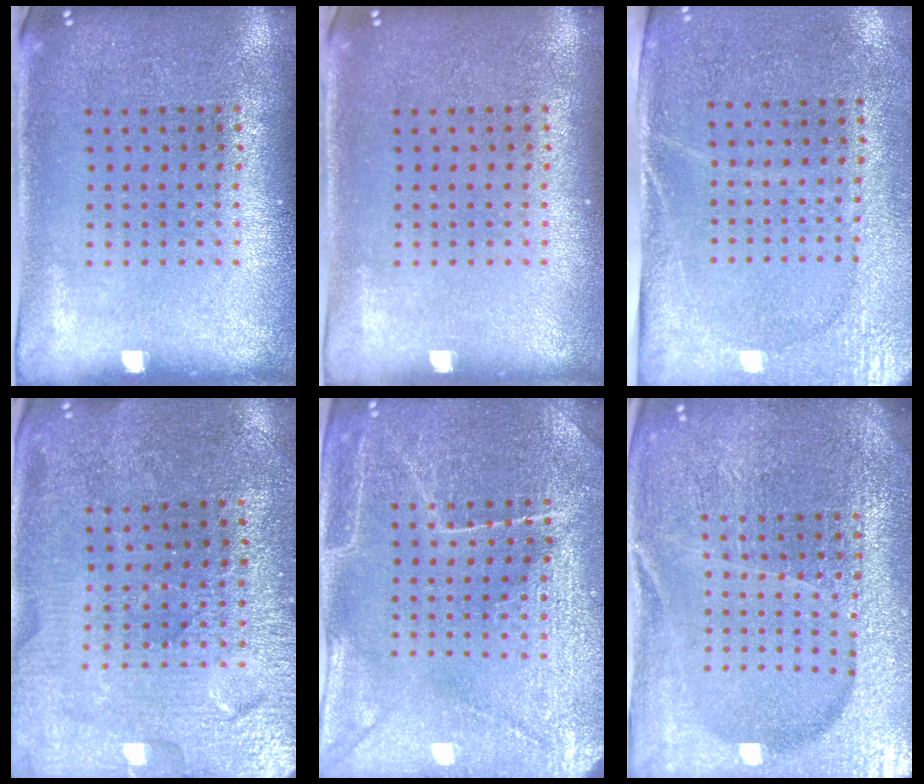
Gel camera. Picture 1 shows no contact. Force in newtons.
{"total": 0.0}
{"total": 2.7, "press": 2.3, "slide": 1.4}
{"total": 3.2, "press": 3.2, "slide": 0.1}
{"total": 3.6, "press": 3.5, "slide": 0.7}
{"total": 5.6, "press": 5.1, "slide": 2.4}